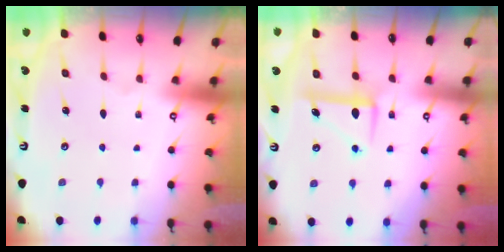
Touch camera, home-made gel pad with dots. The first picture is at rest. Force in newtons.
{"total": 7.2, "press": 7.2, "slide": 0.3}